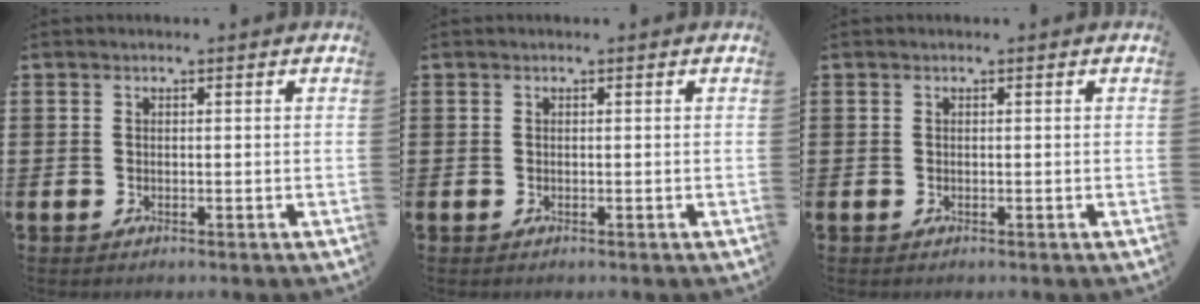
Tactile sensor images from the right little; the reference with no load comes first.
{"total": 0.0}
{"total": 0.0}